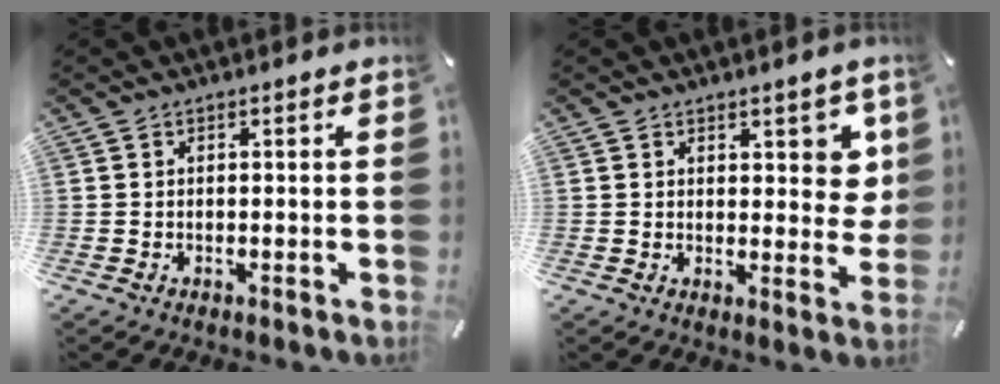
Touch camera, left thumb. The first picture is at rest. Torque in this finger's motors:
{"motor_torque": [0.23, -0.05, 0.06, -0.05, 0.01]}